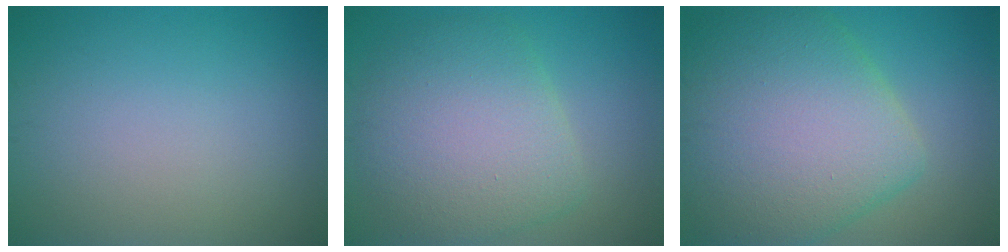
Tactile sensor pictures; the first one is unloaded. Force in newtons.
{"total": 7.2, "press": 7.2, "slide": 0.7}
{"total": 11.0, "press": 11.0, "slide": 0.7}